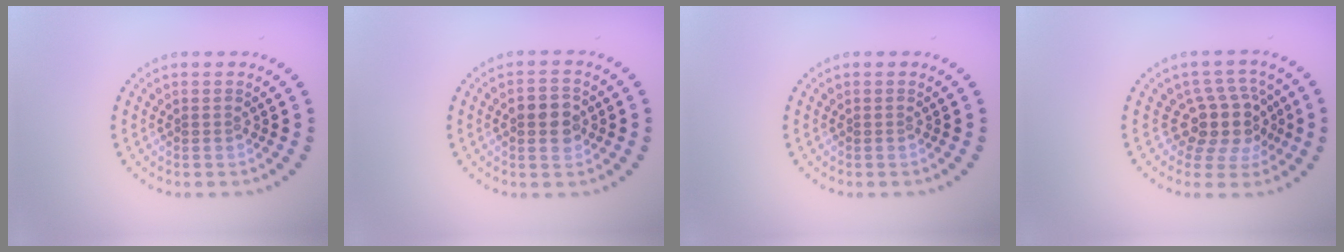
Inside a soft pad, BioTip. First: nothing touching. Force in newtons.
{"total": 3.2, "press": 3.2, "slide": 0.2}
{"total": 0.0}
{"total": 4.2, "press": 3.2, "slide": 2.7}